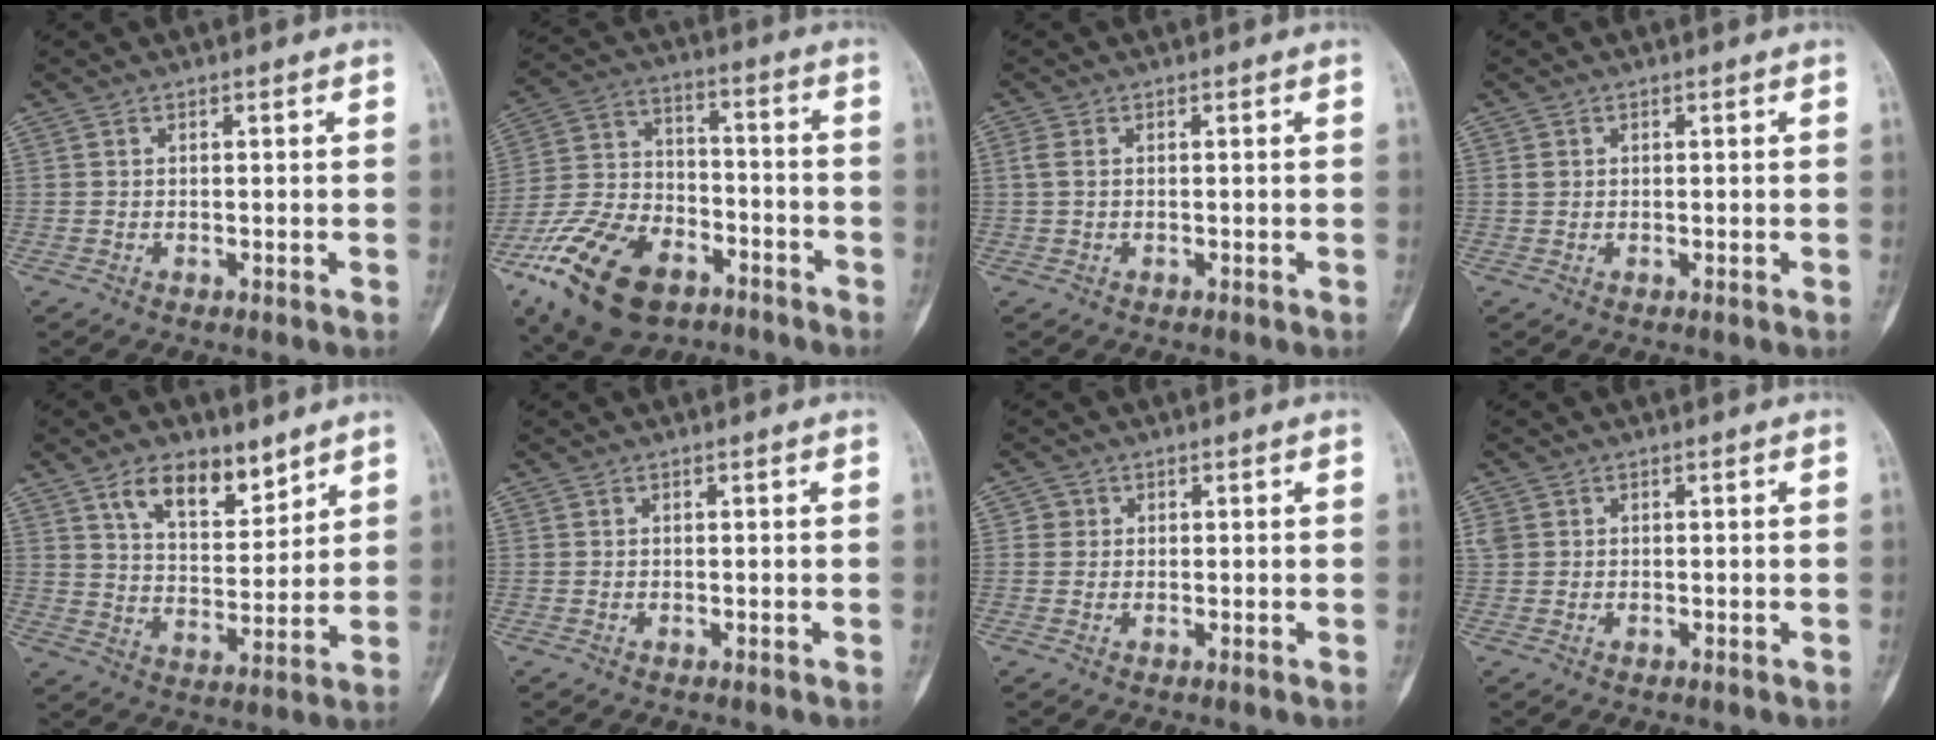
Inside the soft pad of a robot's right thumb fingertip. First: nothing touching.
{"total": 21.2, "force": [-11.7, 12.0, 13.0], "torque": [-0.253, 0.056, -0.209]}
{"total": 1.7, "force": [0.3, 0.9, 1.3], "torque": [-0.044, 0.003, 0.007]}
{"total": 0.9, "force": [0.2, 0.8, 0.3], "torque": [-0.006, 0.003, 0.008]}
{"total": 11.2, "force": [7.3, 5.5, 6.5], "torque": [-0.083, -0.050, 0.133]}
{"total": 0.0}
{"total": 1.6, "force": [0.3, 1.5, 0.2], "torque": [0.004, 0.003, 0.004]}
{"total": 2.2, "force": [0.6, 2.0, 0.9], "torque": [-0.020, 0.011, 0.016]}